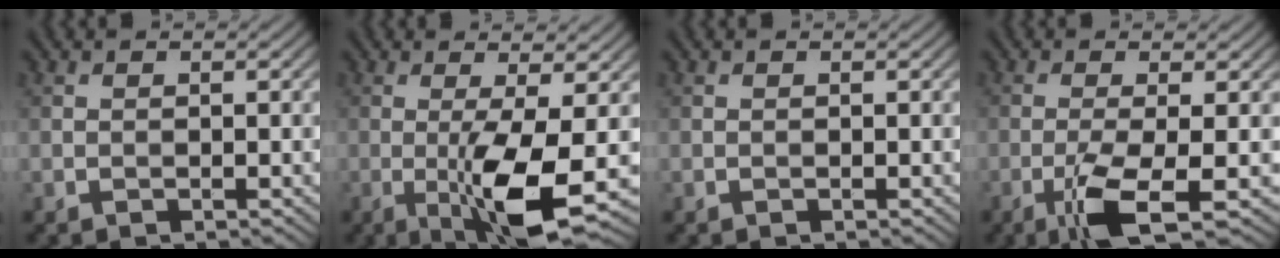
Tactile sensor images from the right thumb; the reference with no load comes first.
{"total": 8.0, "force": [-1.7, 1.4, 7.7], "torque": [-0.139, -0.002, -0.030]}
{"total": 0.0}
{"total": 5.8, "force": [-2.4, 0.8, 5.3], "torque": [-0.100, 0.003, -0.052]}